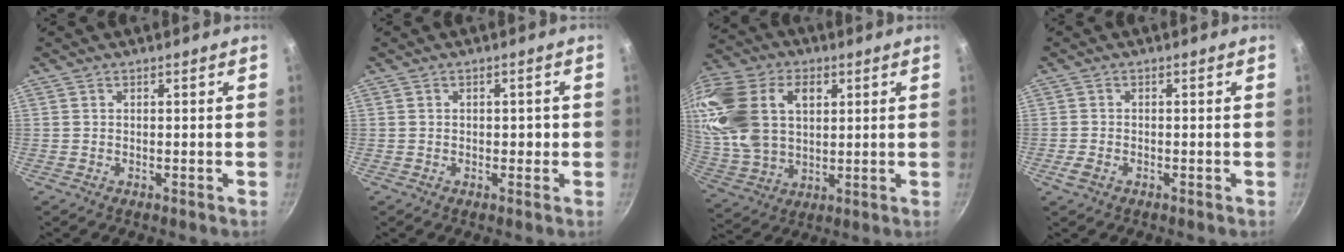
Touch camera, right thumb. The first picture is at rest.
{"total": 1.5, "force": [-0.1, 1.2, 1.0], "torque": [-0.005, 0.006, -0.001]}
{"total": 22.2, "force": [6.2, 15.1, 15.0], "torque": [-0.313, 0.003, 0.119]}
{"total": 2.3, "force": [-1.1, 1.4, 1.4], "torque": [-0.030, 0.005, -0.023]}